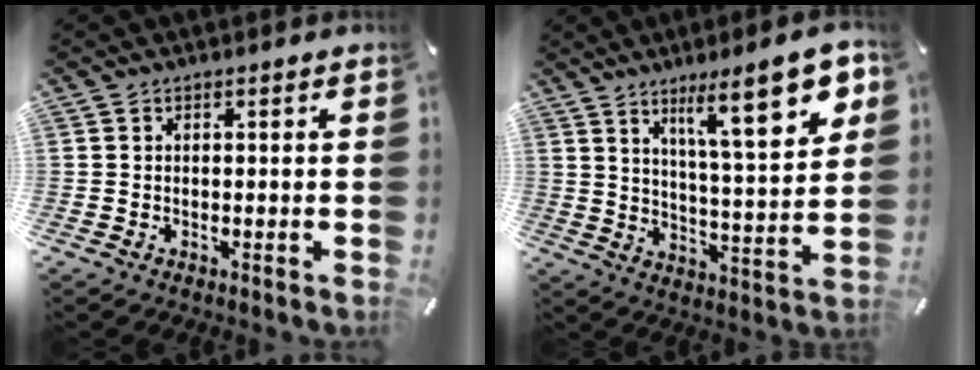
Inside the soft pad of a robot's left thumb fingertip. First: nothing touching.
{"total": 16.7, "force": [9.2, 4.4, 13.3], "torque": [-0.195, -0.043, 0.139]}